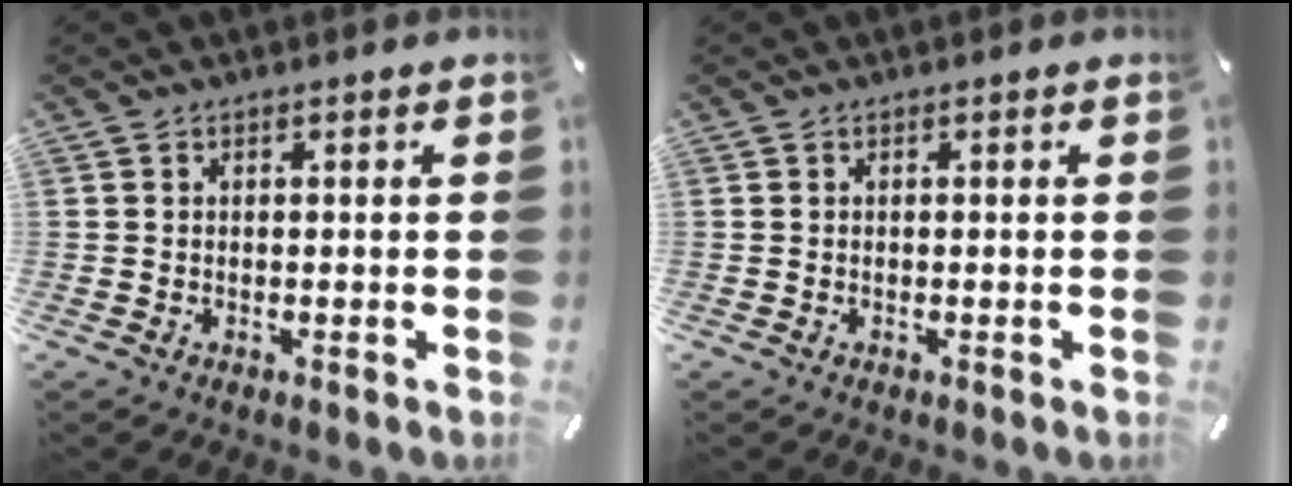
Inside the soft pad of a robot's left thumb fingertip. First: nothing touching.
{"total": 0.0}